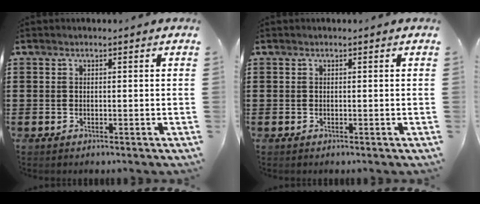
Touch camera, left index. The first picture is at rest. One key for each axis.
{"total": 0.0}